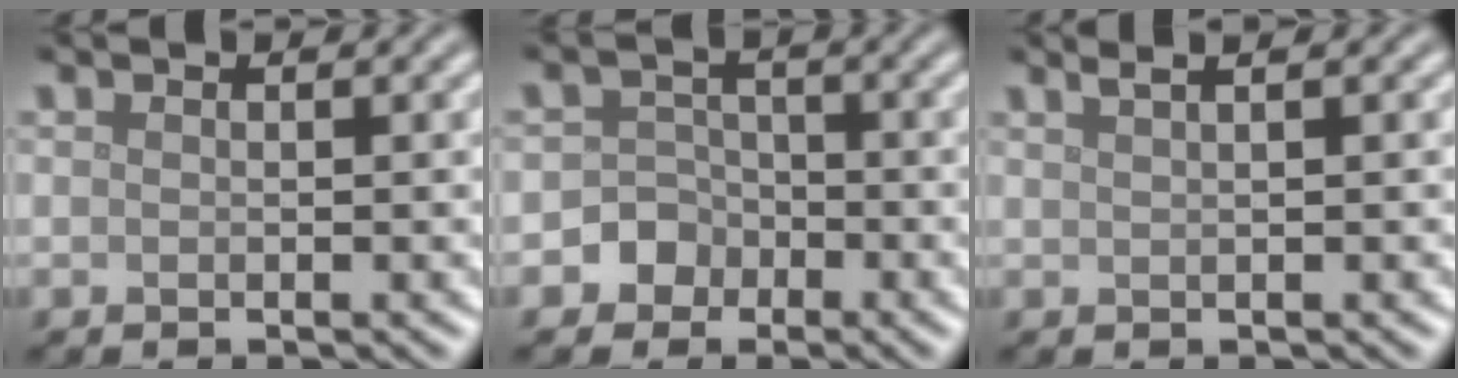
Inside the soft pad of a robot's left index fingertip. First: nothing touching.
{"total": 3.5, "force": [-1.6, 3.0, 0.3], "torque": [0.034, 0.005, -0.043]}
{"total": 3.6, "force": [2.2, 1.7, 2.4], "torque": [-0.012, 0.028, 0.004]}